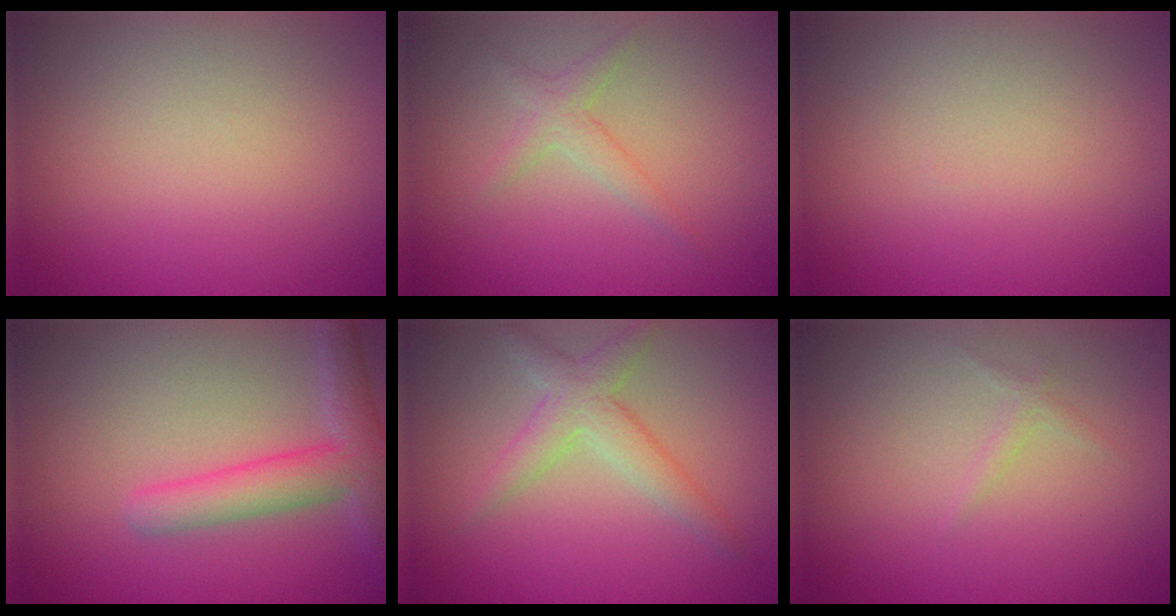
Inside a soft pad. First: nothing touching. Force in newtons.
{"total": 1.6, "press": 1.6, "slide": 0.1}
{"total": 0.0}
{"total": 4.7, "press": 4.7, "slide": 0.3}
{"total": 3.1, "press": 3.1, "slide": 0.1}
{"total": 0.7, "press": 0.7, "slide": 0.0}